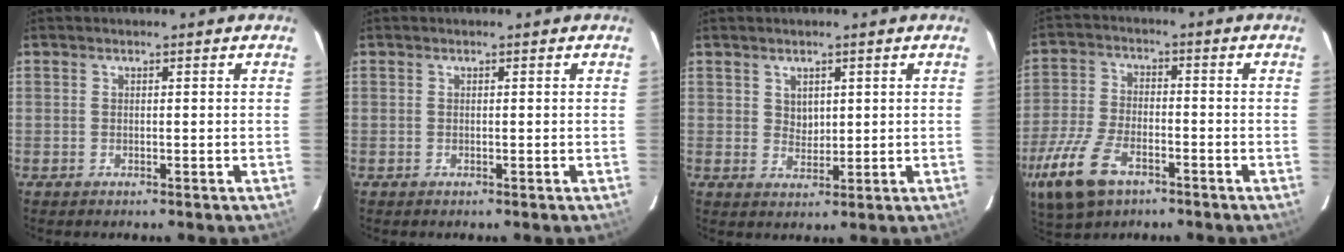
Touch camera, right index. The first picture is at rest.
{"total": 0.0}
{"total": 2.7, "force": [1.3, 2.1, 1.0], "torque": [-0.011, 0.002, 0.026]}
{"total": 14.6, "force": [-8.1, 7.6, 9.4], "torque": [-0.230, -0.025, -0.155]}